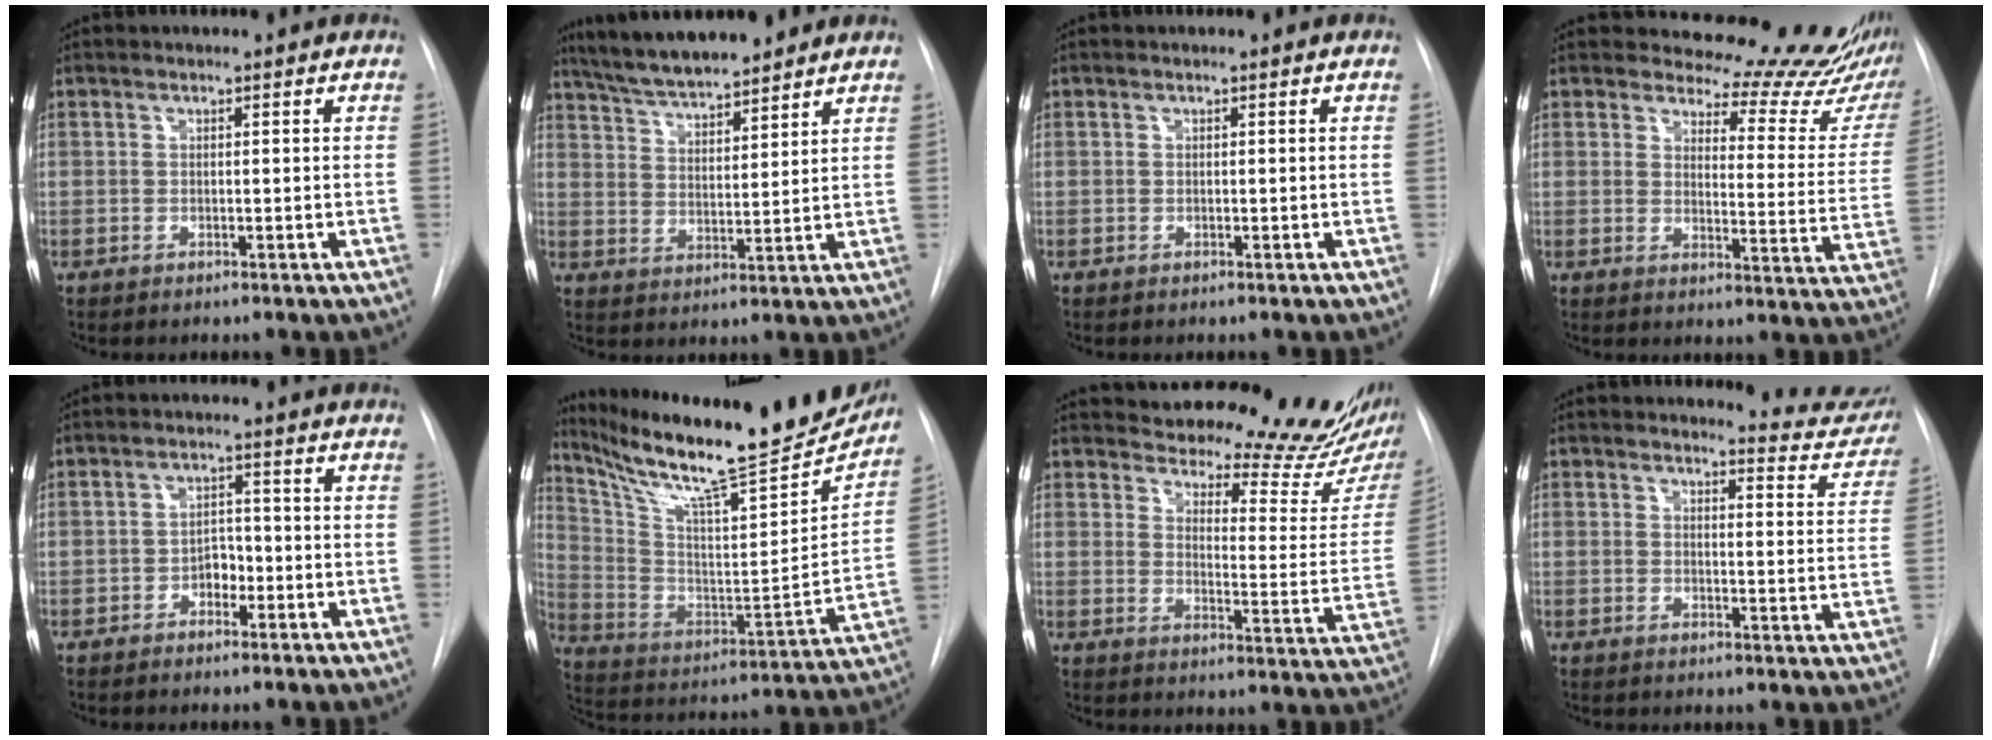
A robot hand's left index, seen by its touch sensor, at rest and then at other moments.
{"total": 12.0, "force": [10.6, 1.7, 5.4], "torque": [-0.089, 0.016, 0.182]}
{"total": 0.0}
{"total": 19.8, "force": [19.1, 3.4, 4.0], "torque": [-0.023, -0.121, 0.198]}
{"total": 2.9, "force": [-1.3, 1.9, 1.7], "torque": [-0.020, 0.009, -0.024]}
{"total": 26.7, "force": [23.0, 2.9, 13.1], "torque": [-0.230, -0.049, 0.347]}
{"total": 23.7, "force": [22.1, 3.3, 7.9], "torque": [-0.101, -0.115, 0.260]}
{"total": 8.4, "force": [8.3, 1.2, 0.5], "torque": [0.014, -0.053, 0.074]}